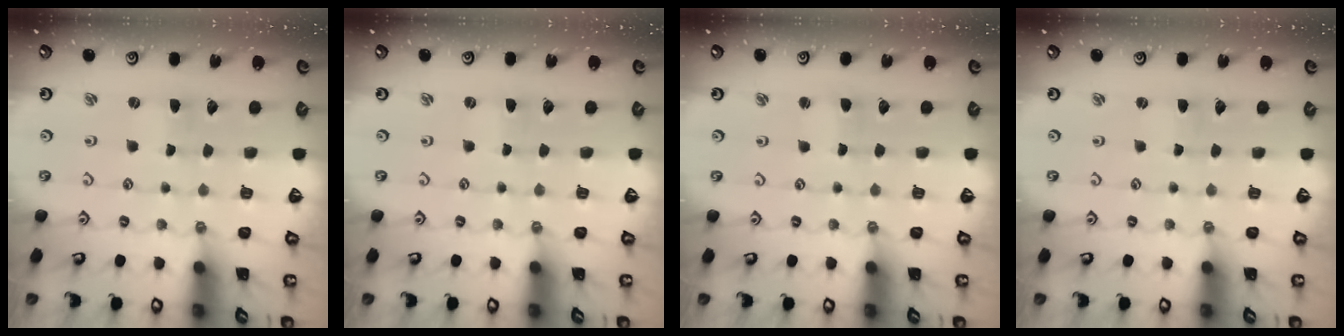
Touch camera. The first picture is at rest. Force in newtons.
{"total": 0.0}
{"total": 1.1, "press": 1.0, "slide": 0.2}
{"total": 0.5, "press": 0.5, "slide": 0.1}